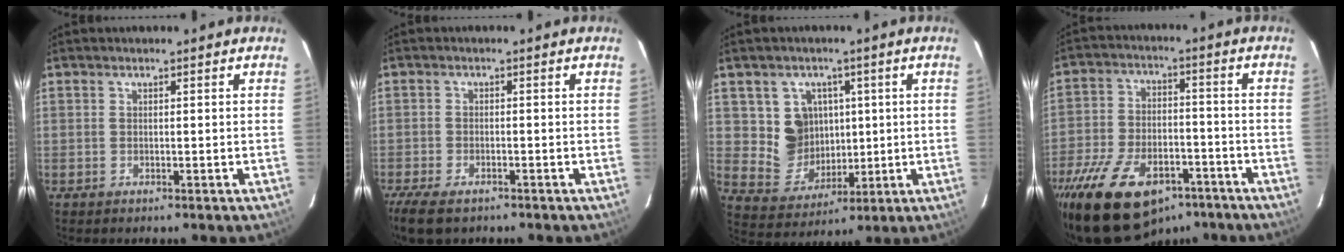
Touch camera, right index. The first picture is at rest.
{"total": 7.4, "force": [-5.5, 2.9, 4.1], "torque": [-0.110, -0.027, -0.103]}
{"total": 9.3, "force": [2.2, 8.7, 2.5], "torque": [-0.064, 0.011, 0.056]}
{"total": 21.4, "force": [-14.1, 10.9, 11.8], "torque": [-0.247, -0.017, -0.225]}